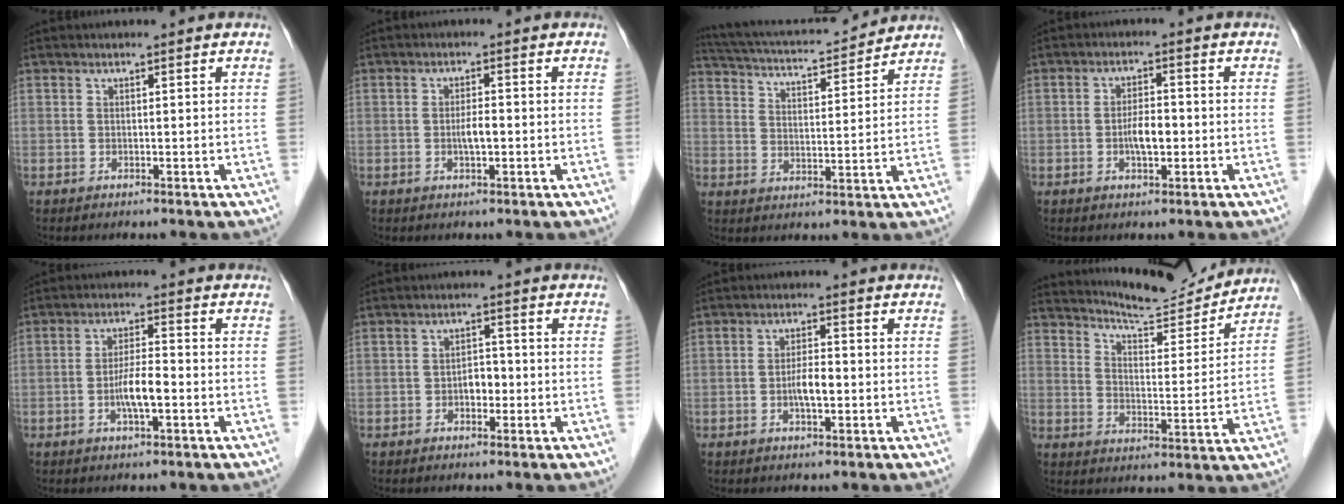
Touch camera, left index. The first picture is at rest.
{"total": 2.5, "force": [-0.7, 0.6, 2.3], "torque": [-0.044, -0.001, -0.011]}
{"total": 14.7, "force": [13.7, 1.7, 5.0], "torque": [-0.095, 0.024, 0.213]}
{"total": 3.8, "force": [-1.0, 1.3, 3.4], "torque": [-0.064, -0.001, -0.018]}
{"total": 4.7, "force": [-1.7, 0.8, 4.4], "torque": [-0.086, -0.001, -0.031]}
{"total": 2.7, "force": [-1.0, 1.6, 1.9], "torque": [-0.025, 0.005, -0.018]}
{"total": 3.5, "force": [-1.0, 0.9, 3.2], "torque": [-0.060, -0.001, -0.017]}
{"total": 12.3, "force": [12.0, 0.9, 2.5], "torque": [-0.044, -0.011, 0.176]}